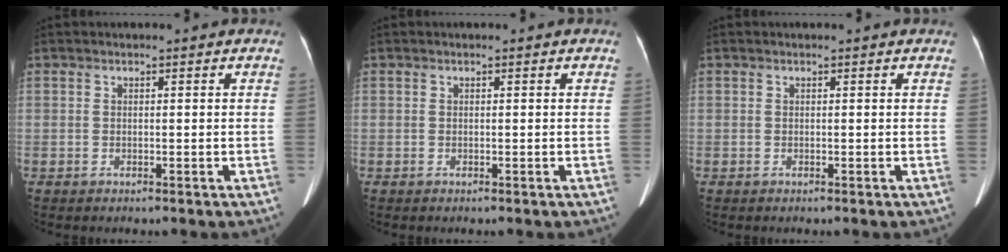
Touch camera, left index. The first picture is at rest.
{"total": 0.0}
{"total": 0.0}